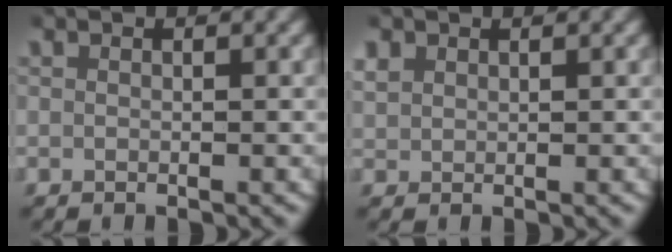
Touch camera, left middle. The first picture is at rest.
{"total": 1.8, "force": [0.9, 1.3, 0.7], "torque": [-0.026, 0.000, 0.024]}